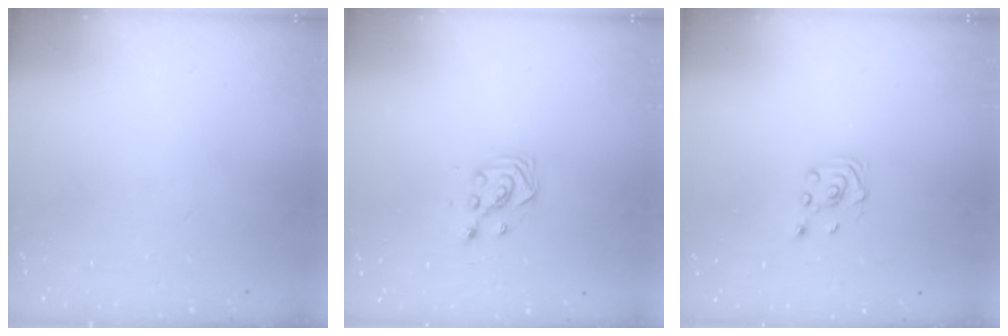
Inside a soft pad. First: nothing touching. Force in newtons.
{"total": 2.9, "press": 2.9, "slide": 0.4}
{"total": 1.6, "press": 1.4, "slide": 0.9}